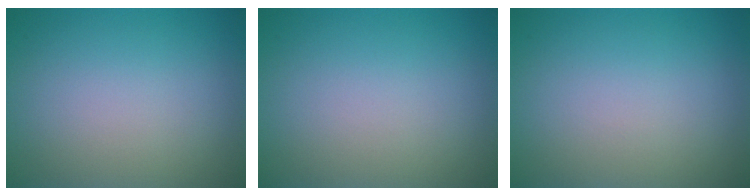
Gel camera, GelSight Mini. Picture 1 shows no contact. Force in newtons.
{"total": 0.0}
{"total": 0.0}